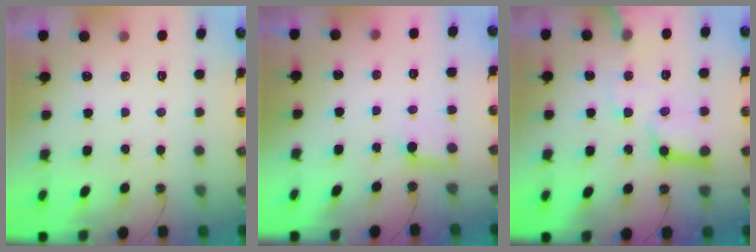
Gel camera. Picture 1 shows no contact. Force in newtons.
{"total": 2.6, "press": 2.6, "slide": 0.3}
{"total": 14.4, "press": 14.3, "slide": 1.7}